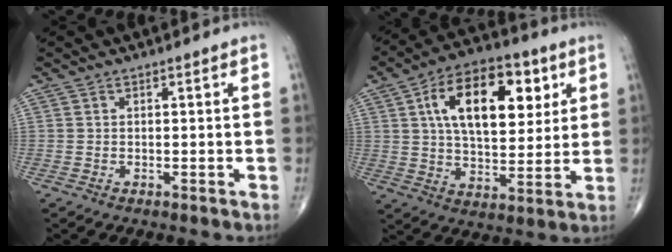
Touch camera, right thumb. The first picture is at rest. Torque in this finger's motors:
{"motor_torque": [-0.12, 1.31, 1.04, 0.78, 0.15]}